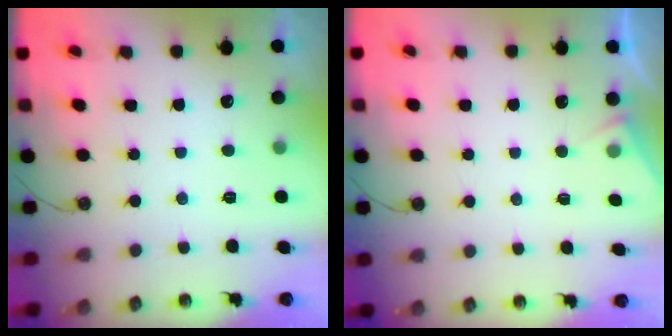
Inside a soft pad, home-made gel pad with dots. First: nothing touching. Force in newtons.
{"total": 4.6, "press": 4.5, "slide": 0.6}